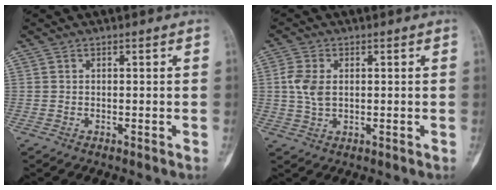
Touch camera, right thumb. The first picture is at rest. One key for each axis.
{"total": 5.0, "fx": 0.6, "fy": 3.2, "fz": 3.9, "tx": -0.084, "ty": 0.003, "tz": 0.010}